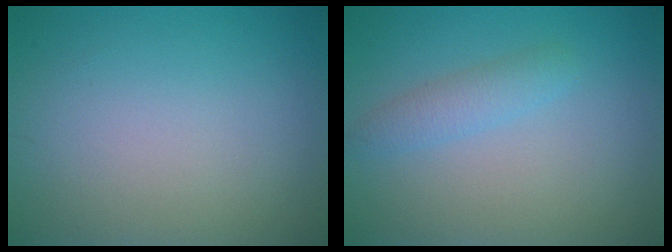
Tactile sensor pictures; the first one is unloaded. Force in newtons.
{"total": 2.0, "press": 2.0, "slide": 0.1}